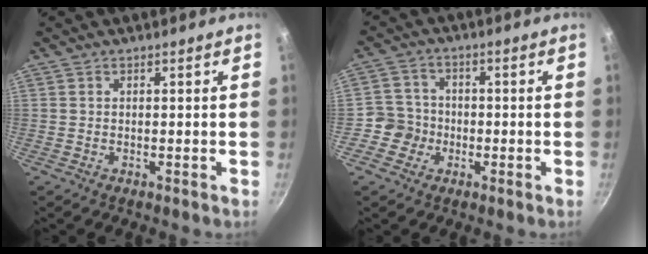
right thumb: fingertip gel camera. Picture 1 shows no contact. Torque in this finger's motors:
{"motor_torque": [-0.16, -0.18, 0.42, -0.08, 0.02]}